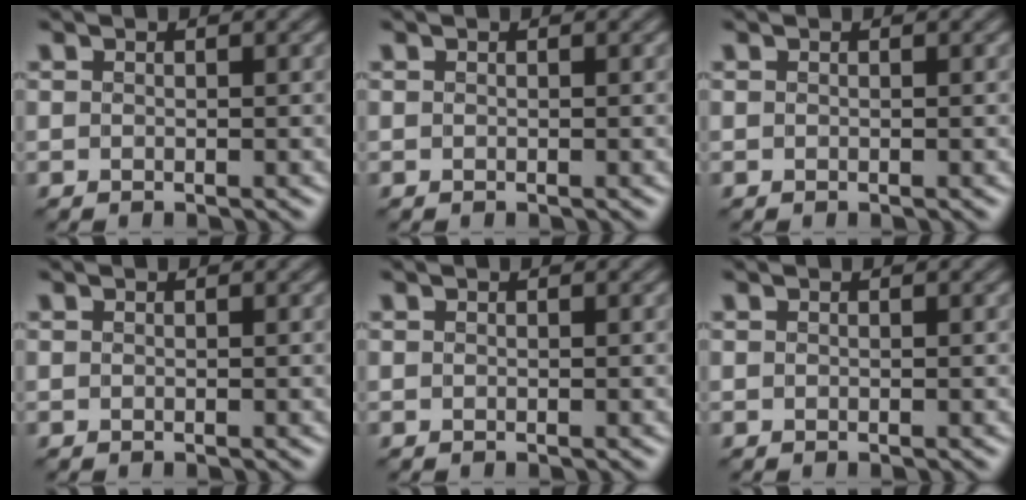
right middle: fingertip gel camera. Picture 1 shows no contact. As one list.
[{"total": 0.0}, {"total": 0.0}, {"total": 0.0}, {"total": 0.0}, {"total": 0.0}]